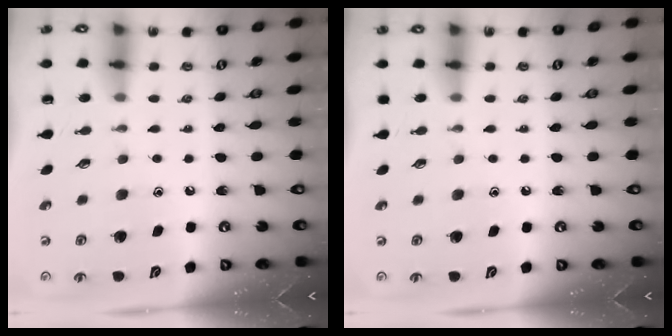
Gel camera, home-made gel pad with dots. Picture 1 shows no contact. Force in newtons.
{"total": 2.2, "press": 2.2, "slide": 0.3}